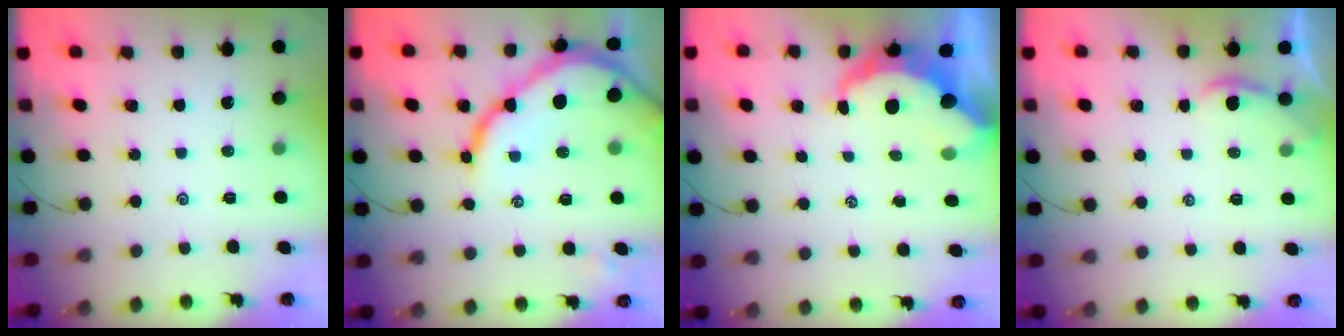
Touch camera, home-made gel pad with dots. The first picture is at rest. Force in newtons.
{"total": 14.2, "press": 14.2, "slide": 1.1}
{"total": 9.5, "press": 9.4, "slide": 1.3}
{"total": 1.2, "press": 1.2, "slide": 0.1}